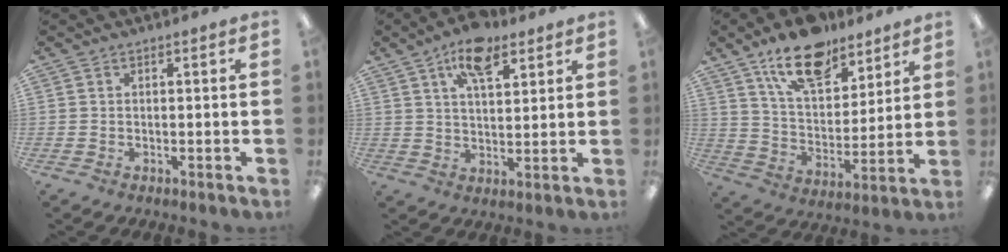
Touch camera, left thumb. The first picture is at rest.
{"total": 11.1, "force": [6.8, 4.8, 7.3], "torque": [-0.114, -0.025, 0.117]}
{"total": 15.8, "force": [11.6, 7.5, 7.7], "torque": [-0.122, -0.061, 0.206]}